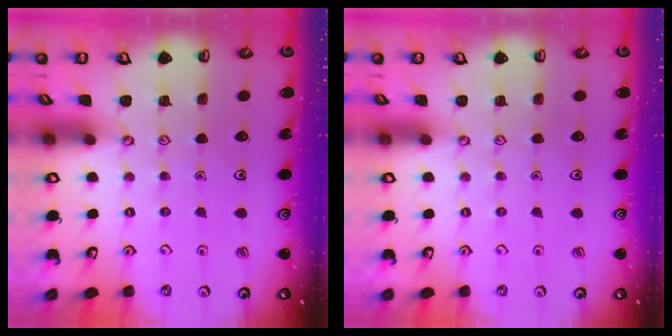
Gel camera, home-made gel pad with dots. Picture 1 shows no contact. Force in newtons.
{"total": 0.0}